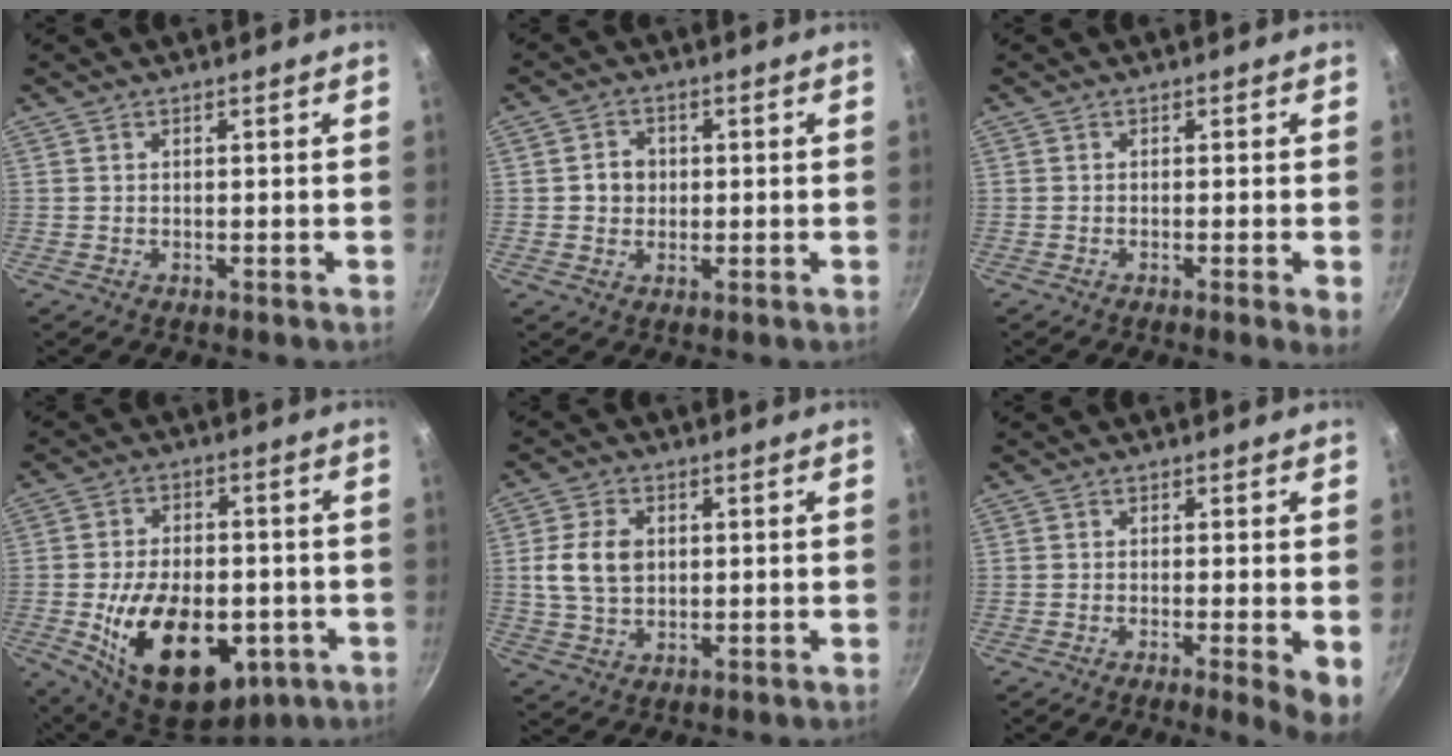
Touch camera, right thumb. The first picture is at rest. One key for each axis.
{"total": 4.0, "fx": 0.1, "fy": 3.6, "fz": 1.8, "tx": -0.007, "ty": 0.006, "tz": -0.002}
{"total": 2.5, "fx": -0.7, "fy": 0.1, "fz": 2.4, "tx": -0.038, "ty": -0.006, "tz": -0.012}
{"total": 20.1, "fx": -5.4, "fy": 12.0, "fz": 15.2, "tx": -0.219, "ty": 0.008, "tz": -0.068}
{"total": 8.0, "fx": 1.0, "fy": 5.8, "fz": 5.5, "tx": -0.092, "ty": 0.006, "tz": 0.018}
{"total": 5.1, "fx": -1.1, "fy": 0.5, "fz": 4.9, "tx": -0.062, "ty": -0.005, "tz": -0.016}